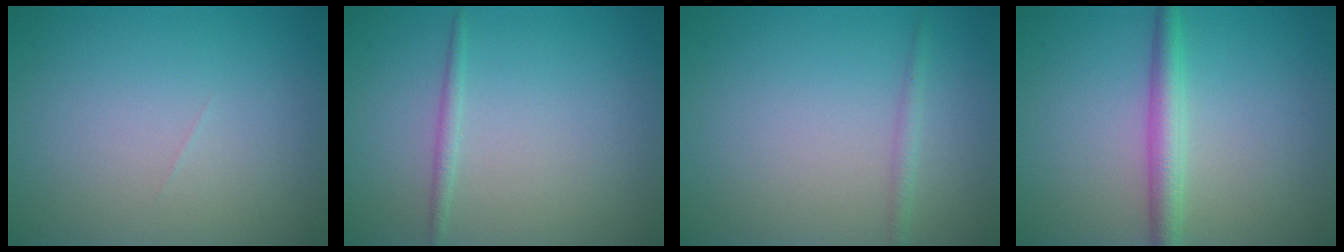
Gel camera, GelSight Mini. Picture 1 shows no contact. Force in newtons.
{"total": 1.0, "press": 1.0, "slide": 0.0}
{"total": 1.1, "press": 1.1, "slide": 0.1}
{"total": 2.9, "press": 2.9, "slide": 0.1}